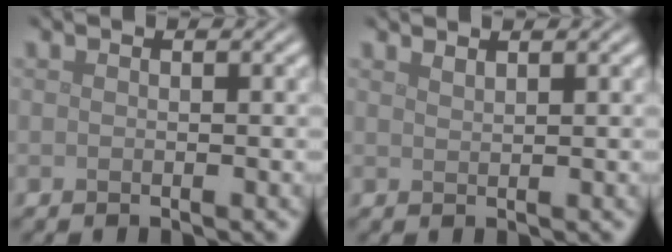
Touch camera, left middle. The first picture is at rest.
{"total": 0.9, "force": [0.8, 0.2, 0.3], "torque": [0.001, -0.001, 0.013]}